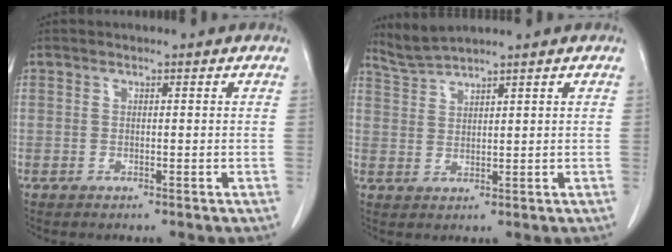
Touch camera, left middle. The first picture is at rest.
{"total": 3.2, "force": [3.0, -1.0, 0.0], "torque": [-0.007, 0.001, 0.071]}